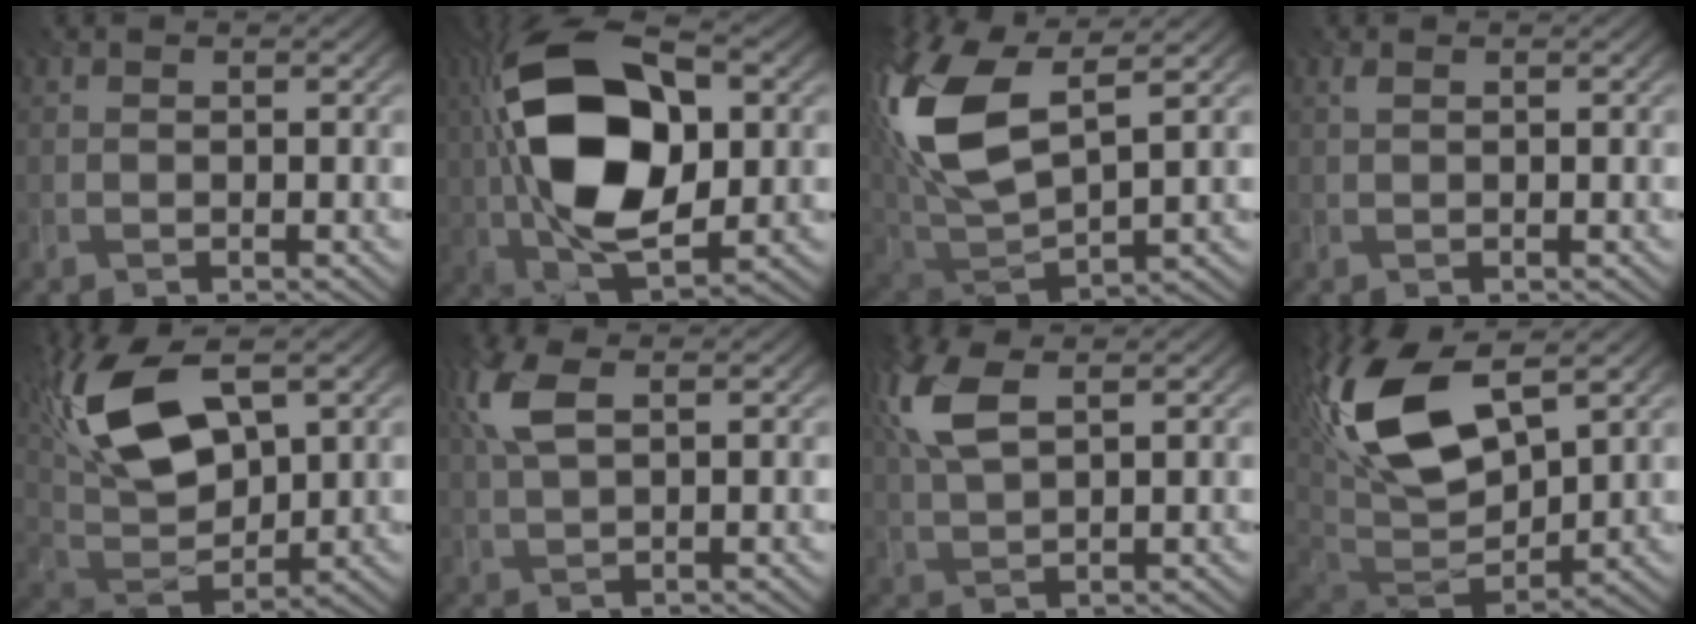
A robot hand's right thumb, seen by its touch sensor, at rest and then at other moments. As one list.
[{"total": 17.8, "force": [1.8, 9.6, 14.9], "torque": [-0.296, 0.010, 0.021]}, {"total": 15.6, "force": [5.1, 7.7, 12.6], "torque": [-0.315, 0.015, 0.107]}, {"total": 0.5, "force": [0.3, 0.2, 0.4], "torque": [-0.011, 0.002, 0.006]}, {"total": 14.5, "force": [6.1, 6.8, 11.2], "torque": [-0.256, 0.013, 0.120]}, {"total": 5.3, "force": [1.9, 2.1, 4.5], "torque": [-0.118, 0.011, 0.037]}, {"total": 7.3, "force": [3.1, 3.0, 6.0], "torque": [-0.160, 0.015, 0.061]}, {"total": 17.0, "force": [7.1, 8.2, 13.2], "torque": [-0.304, 0.018, 0.131]}]